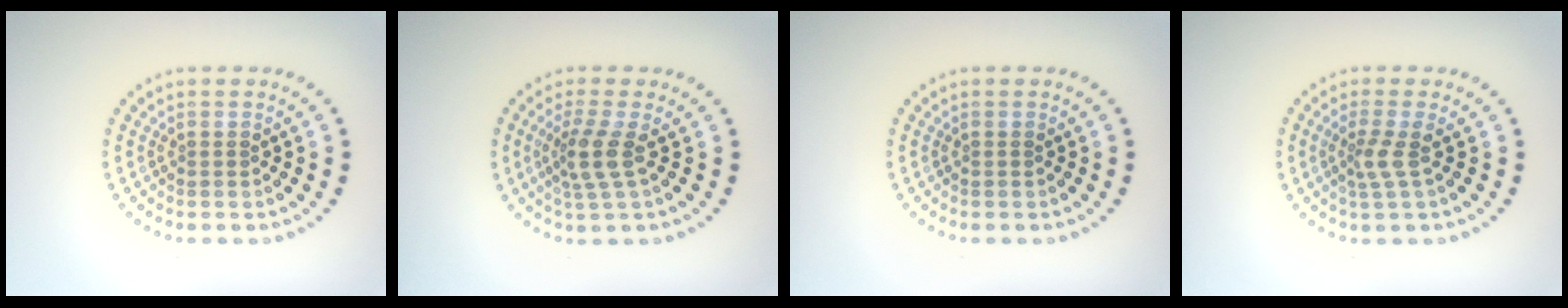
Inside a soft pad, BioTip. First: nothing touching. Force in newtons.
{"total": 2.7, "press": 2.0, "slide": 1.8}
{"total": 0.0}
{"total": 2.0, "press": 1.4, "slide": 1.4}